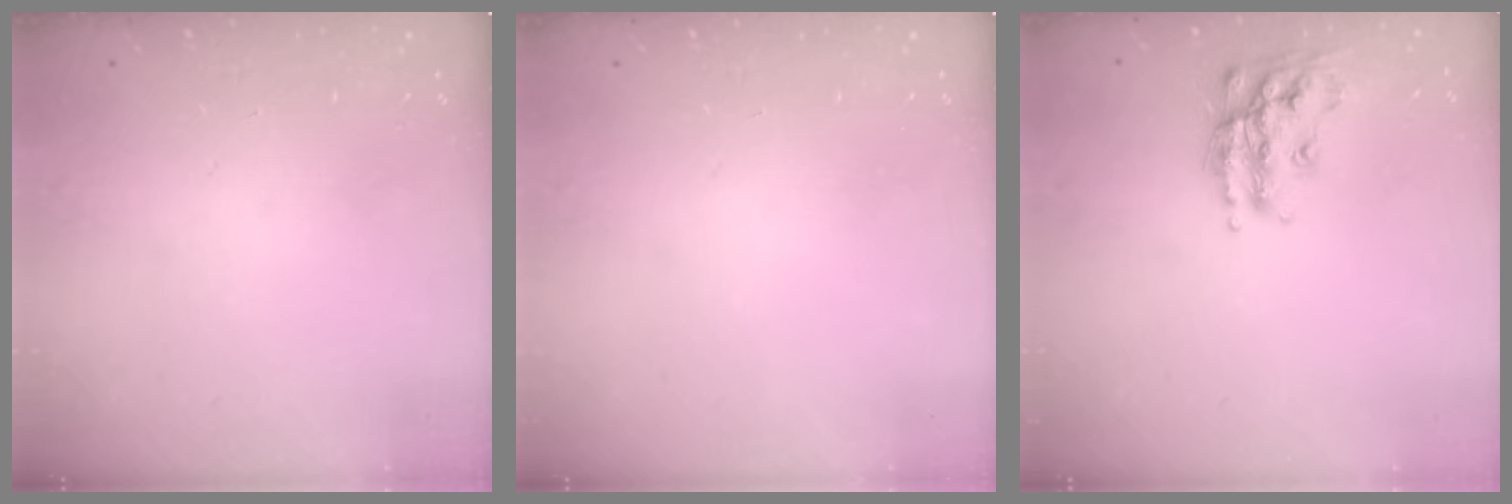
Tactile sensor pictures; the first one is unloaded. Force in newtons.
{"total": 0.0}
{"total": 16.6, "press": 16.5, "slide": 1.0}